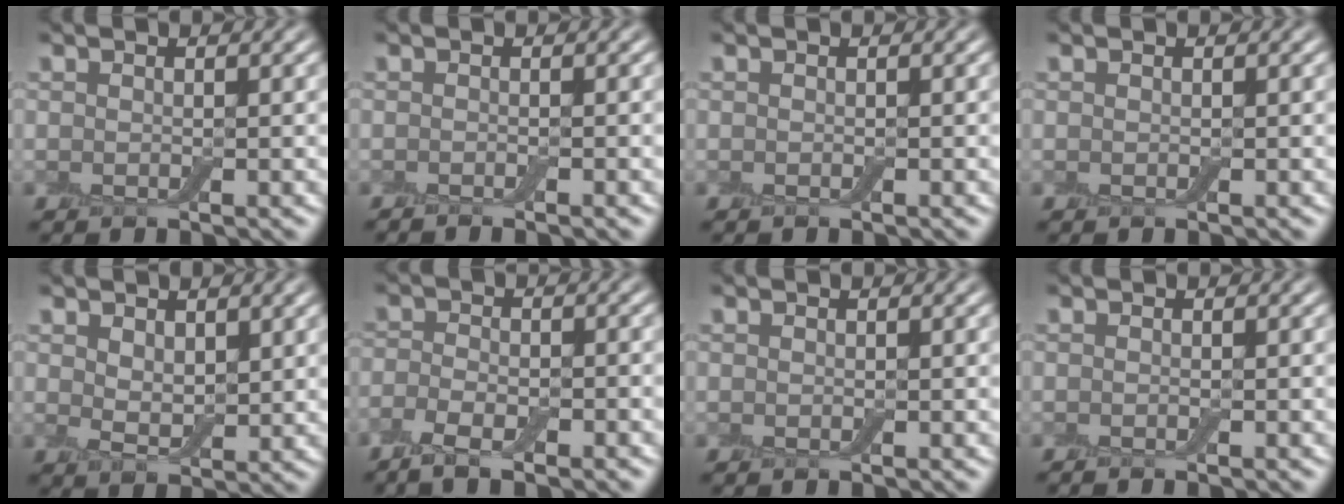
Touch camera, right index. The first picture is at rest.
{"total": 1.1, "force": [-0.9, 0.1, 0.7], "torque": [-0.004, -0.004, -0.016]}
{"total": 0.0}
{"total": 0.0}
{"total": 2.5, "force": [1.3, 1.4, 1.7], "torque": [-0.033, -0.006, 0.028]}
{"total": 3.9, "force": [-2.6, 1.5, 2.5], "torque": [-0.046, -0.003, -0.051]}
{"total": 0.0}
{"total": 0.7, "force": [-0.5, 0.1, 0.5], "torque": [-0.006, -0.004, -0.010]}